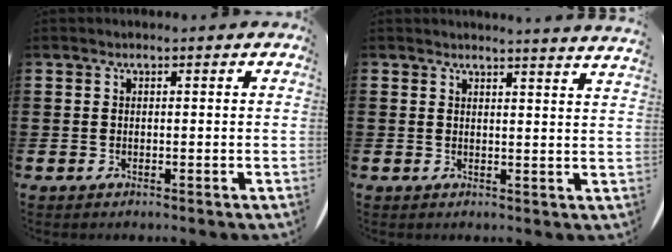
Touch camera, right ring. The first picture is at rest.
{"total": 2.5, "force": [2.4, -0.8, 0.1], "torque": [-0.004, -0.018, 0.042]}